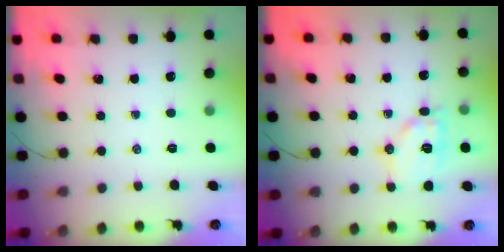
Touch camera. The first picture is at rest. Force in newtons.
{"total": 11.4, "press": 11.4, "slide": 0.5}